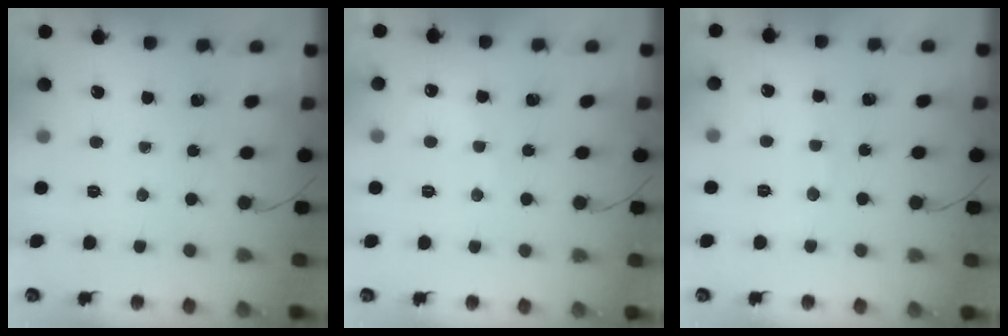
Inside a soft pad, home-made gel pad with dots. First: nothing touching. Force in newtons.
{"total": 5.9, "press": 5.9, "slide": 1.0}
{"total": 5.3, "press": 5.2, "slide": 1.1}